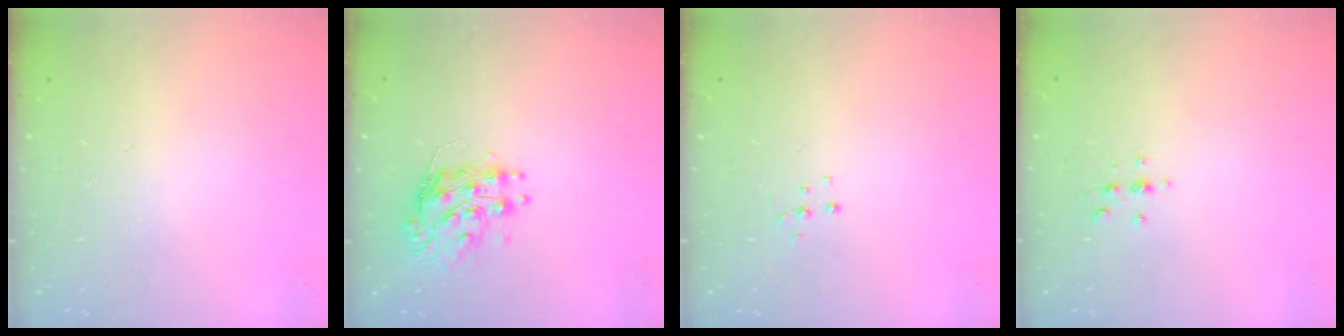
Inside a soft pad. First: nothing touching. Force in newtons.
{"total": 9.0, "press": 9.0, "slide": 0.3}
{"total": 4.7, "press": 4.7, "slide": 0.4}
{"total": 2.3, "press": 2.2, "slide": 0.2}